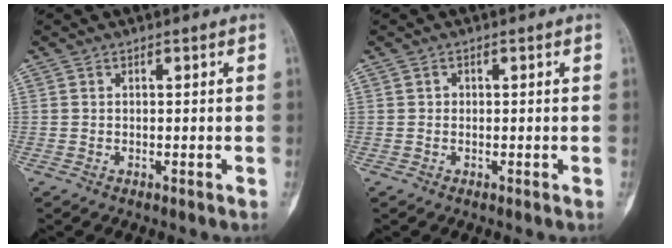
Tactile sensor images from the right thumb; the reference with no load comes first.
{"total": 0.8, "force": [0.0, 0.7, 0.2], "torque": [0.002, 0.004, -0.002]}